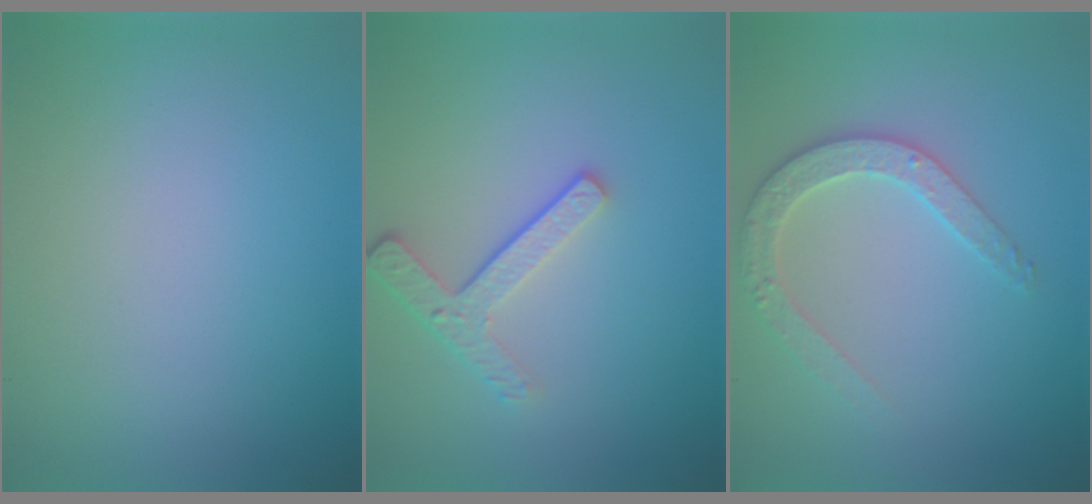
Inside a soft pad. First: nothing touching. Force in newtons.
{"total": 2.9, "press": 2.4, "slide": 1.6}
{"total": 2.8, "press": 2.7, "slide": 0.5}